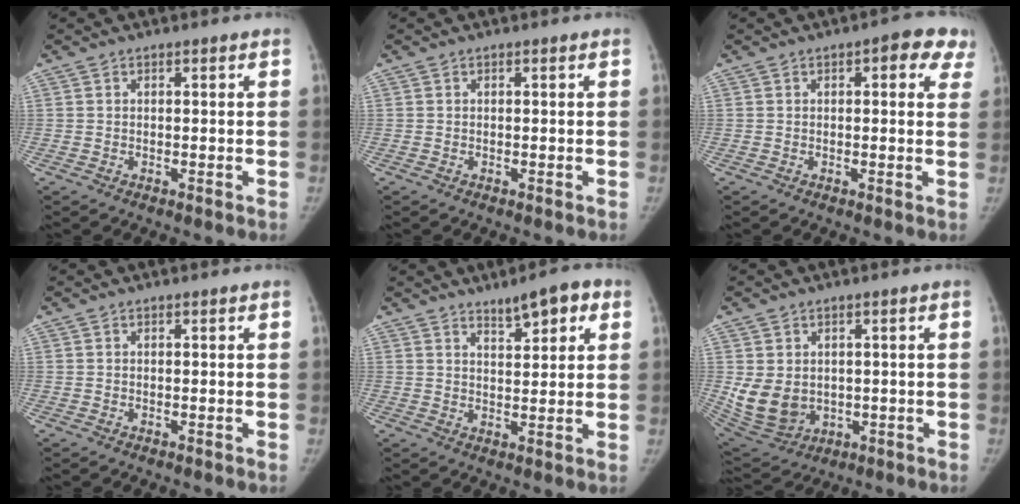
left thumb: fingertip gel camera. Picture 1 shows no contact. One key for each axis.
{"total": 0.0}
{"total": 6.9, "fx": 3.3, "fy": 3.1, "fz": 5.2, "tx": -0.025, "ty": -0.002, "tz": 0.027}
{"total": 0.0}
{"total": 6.3, "fx": 3.8, "fy": 2.1, "fz": 4.6, "tx": -0.051, "ty": -0.015, "tz": 0.054}
{"total": 9.6, "fx": 0.2, "fy": 7.8, "fz": 5.6, "tx": -0.092, "ty": -0.013, "tz": 0.032}